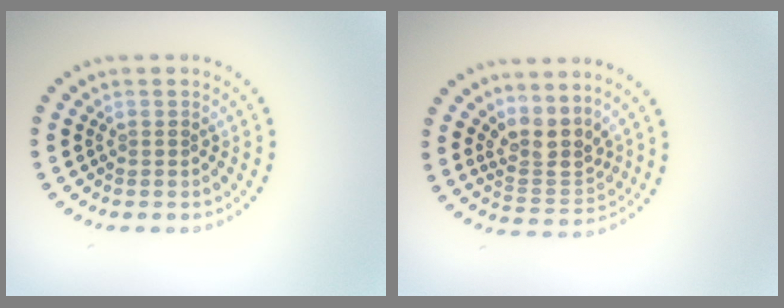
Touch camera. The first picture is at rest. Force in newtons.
{"total": 3.3, "press": 2.5, "slide": 2.1}